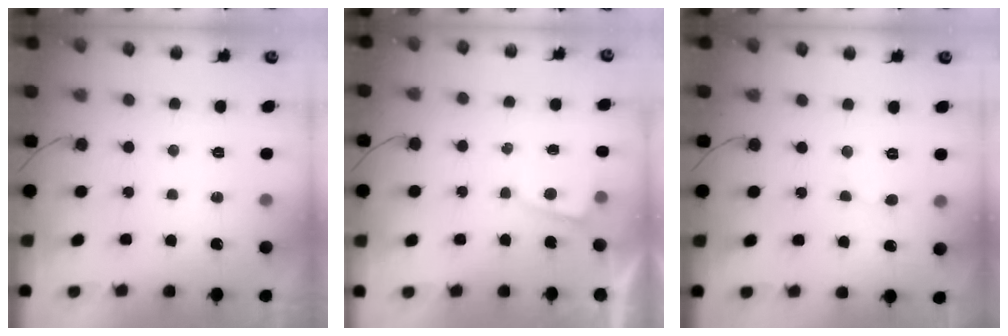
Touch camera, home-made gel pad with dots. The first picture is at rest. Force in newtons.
{"total": 1.6, "press": 1.5, "slide": 0.2}
{"total": 2.6, "press": 2.6, "slide": 0.2}